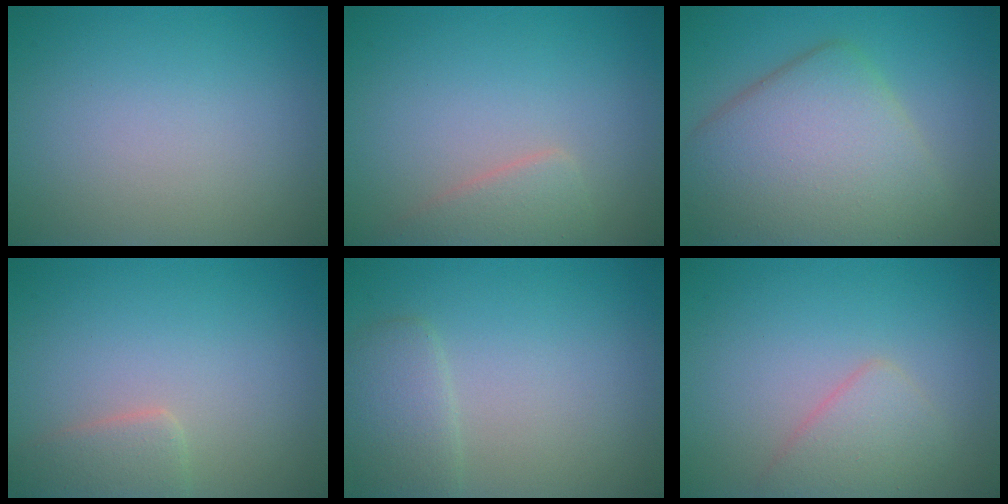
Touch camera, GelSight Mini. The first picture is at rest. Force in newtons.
{"total": 2.3, "press": 2.3, "slide": 0.1}
{"total": 8.6, "press": 8.6, "slide": 0.4}
{"total": 2.4, "press": 2.4, "slide": 0.1}
{"total": 2.4, "press": 2.4, "slide": 0.1}
{"total": 2.5, "press": 2.5, "slide": 0.1}